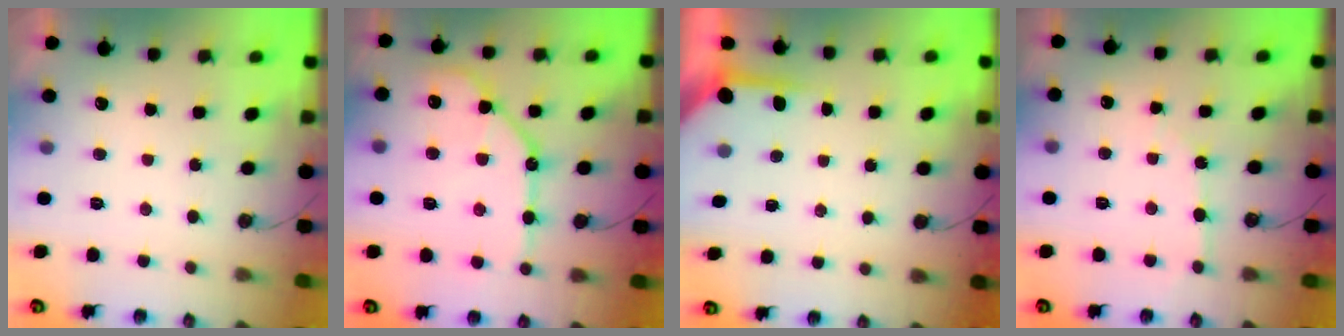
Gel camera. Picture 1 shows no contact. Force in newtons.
{"total": 16.5, "press": 16.4, "slide": 1.8}
{"total": 4.5, "press": 4.4, "slide": 0.3}
{"total": 3.3, "press": 3.3, "slide": 0.4}